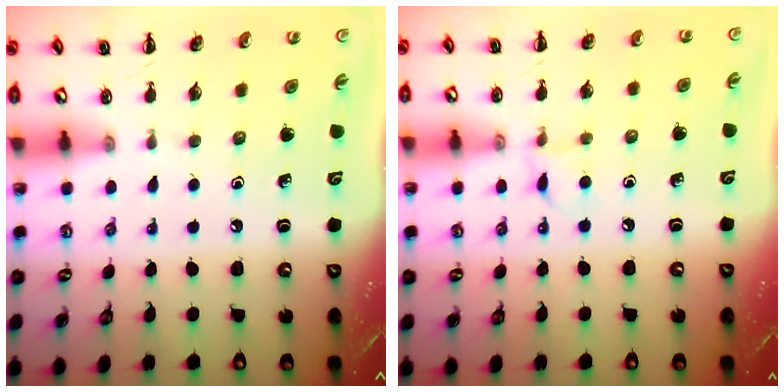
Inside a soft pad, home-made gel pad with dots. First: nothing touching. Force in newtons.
{"total": 5.6, "press": 5.5, "slide": 1.4}